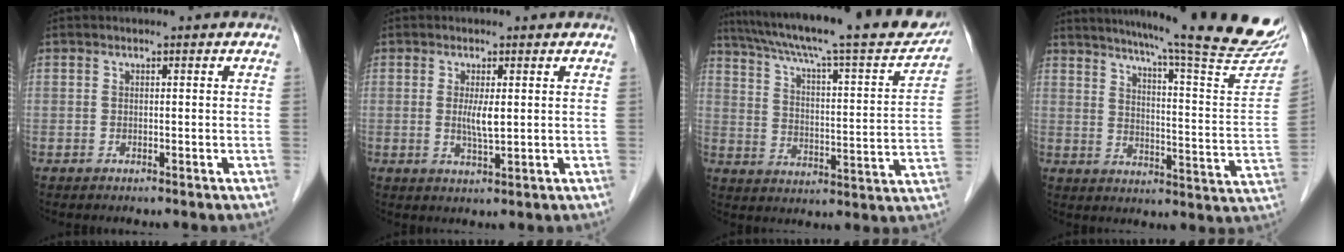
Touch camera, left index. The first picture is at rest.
{"total": 2.9, "force": [0.4, 0.4, 2.9], "torque": [-0.059, -0.005, 0.010]}
{"total": 25.9, "force": [22.5, 2.4, 12.7], "torque": [-0.206, -0.016, 0.305]}
{"total": 25.5, "force": [22.1, 0.2, 12.8], "torque": [-0.186, -0.075, 0.273]}